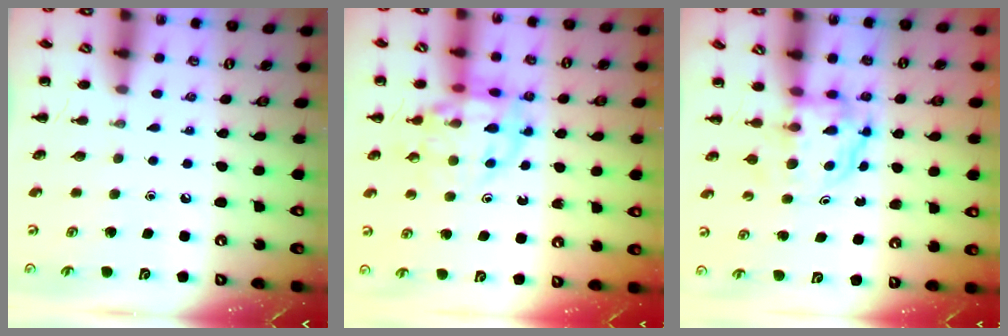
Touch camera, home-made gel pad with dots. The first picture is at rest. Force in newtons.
{"total": 14.0, "press": 13.6, "slide": 3.0}
{"total": 3.8, "press": 3.8, "slide": 0.2}